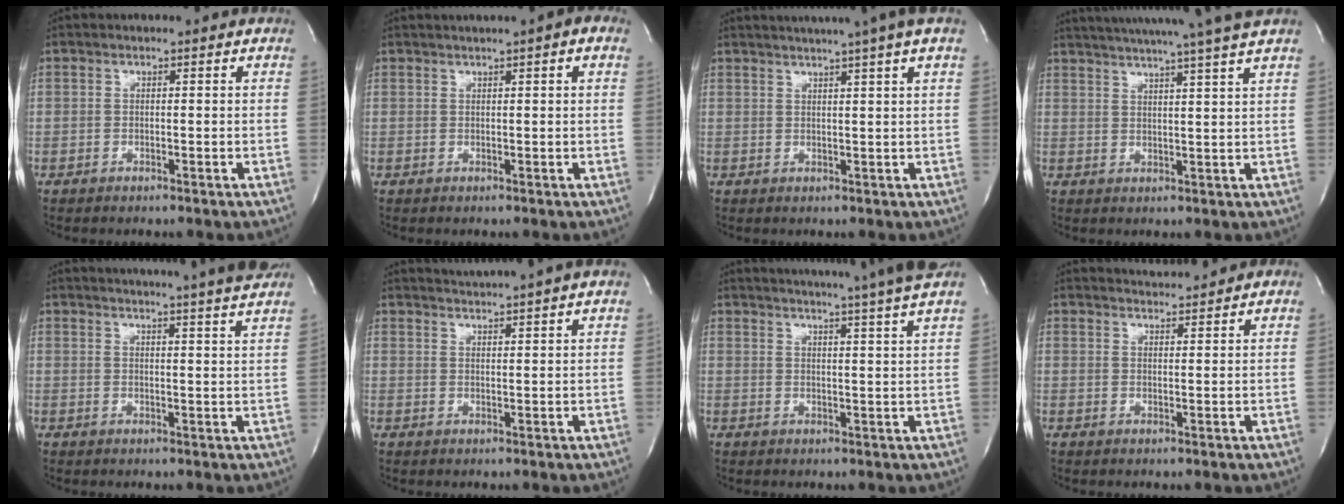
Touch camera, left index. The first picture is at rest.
{"total": 4.0, "force": [2.3, 0.2, 3.3], "torque": [-0.051, 0.018, 0.030]}
{"total": 9.7, "force": [7.6, -1.6, 5.9], "torque": [-0.093, 0.008, 0.085]}
{"total": 16.6, "force": [14.5, -2.0, 7.8], "torque": [-0.135, -0.023, 0.192]}
{"total": 18.5, "force": [17.0, -1.1, 7.2], "torque": [-0.116, -0.032, 0.203]}
{"total": 7.0, "force": [6.5, -1.7, 2.2], "torque": [-0.036, 0.004, 0.088]}
{"total": 16.7, "force": [14.6, -2.0, 7.7], "torque": [-0.129, -0.036, 0.177]}
{"total": 5.2, "force": [5.1, -0.3, 1.0], "torque": [-0.023, 0.010, 0.071]}